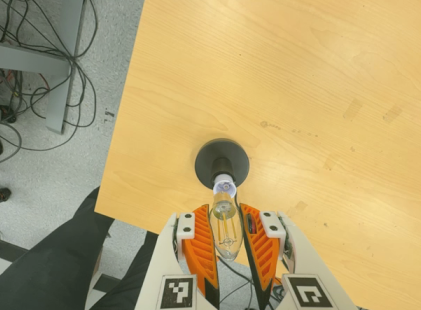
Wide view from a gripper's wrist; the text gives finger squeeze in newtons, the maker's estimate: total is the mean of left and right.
{"total": 15.5, "left": 15.9, "right": 15.2}